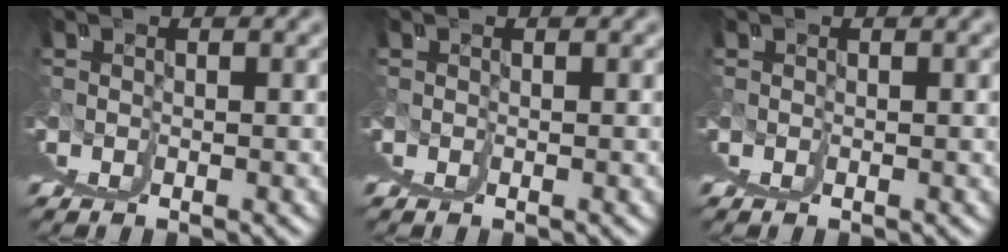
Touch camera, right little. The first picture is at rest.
{"total": 0.0}
{"total": 0.0}